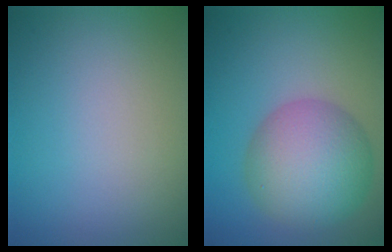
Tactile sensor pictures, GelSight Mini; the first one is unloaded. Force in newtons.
{"total": 8.1, "press": 8.1, "slide": 0.4}